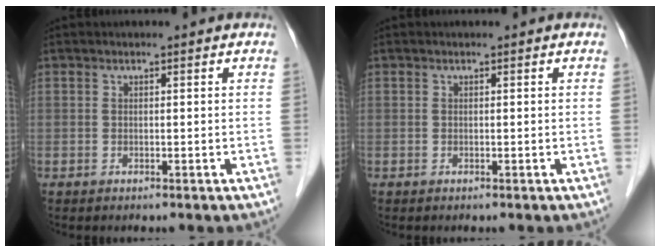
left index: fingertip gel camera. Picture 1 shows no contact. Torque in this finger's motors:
{"motor_torque": [0.02, 0.01, -0.02, 0.00]}